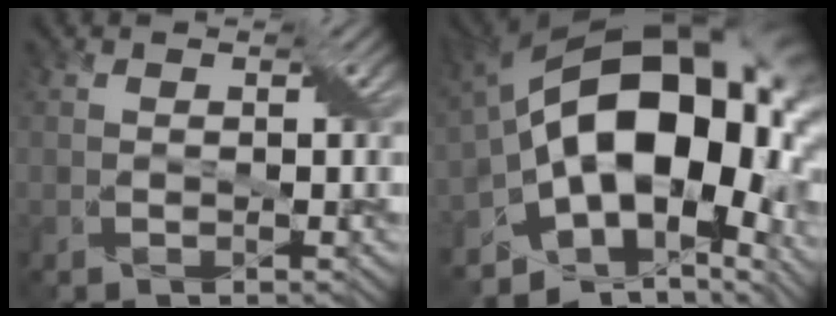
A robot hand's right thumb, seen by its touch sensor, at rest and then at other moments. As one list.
[{"total": 19.7, "force": [-1.8, 12.6, 15.0], "torque": [-0.243, -0.026, -0.016]}]